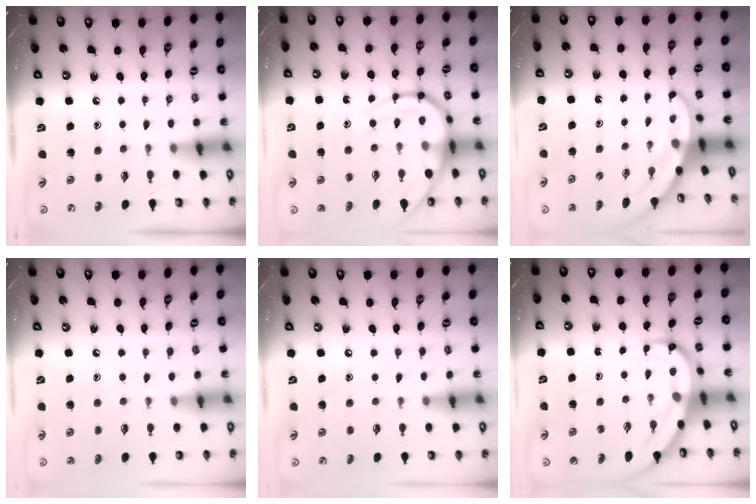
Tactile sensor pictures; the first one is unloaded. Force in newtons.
{"total": 11.8, "press": 11.7, "slide": 1.4}
{"total": 3.5, "press": 3.5, "slide": 0.1}
{"total": 6.1, "press": 6.1, "slide": 0.5}
{"total": 6.2, "press": 6.2, "slide": 0.7}
{"total": 9.8, "press": 9.7, "slide": 1.0}